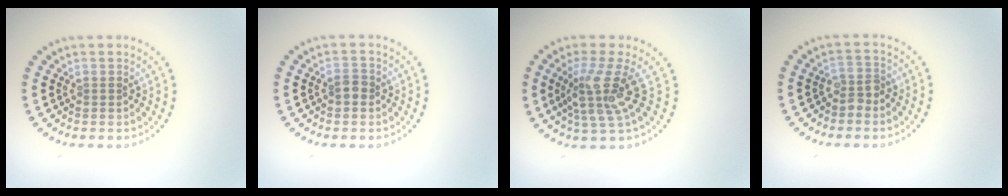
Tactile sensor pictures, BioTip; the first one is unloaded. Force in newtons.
{"total": 1.3, "press": 1.3, "slide": 0.3}
{"total": 4.2, "press": 3.1, "slide": 2.9}
{"total": 1.7, "press": 1.5, "slide": 0.8}